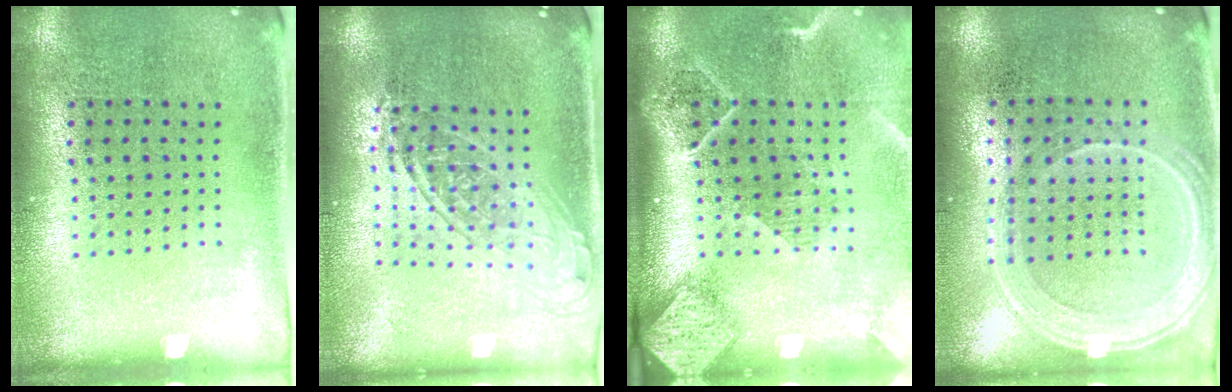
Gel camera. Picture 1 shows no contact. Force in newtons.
{"total": 1.7, "press": 1.3, "slide": 1.0}
{"total": 2.6, "press": 2.0, "slide": 1.6}
{"total": 1.2, "press": 1.1, "slide": 0.3}